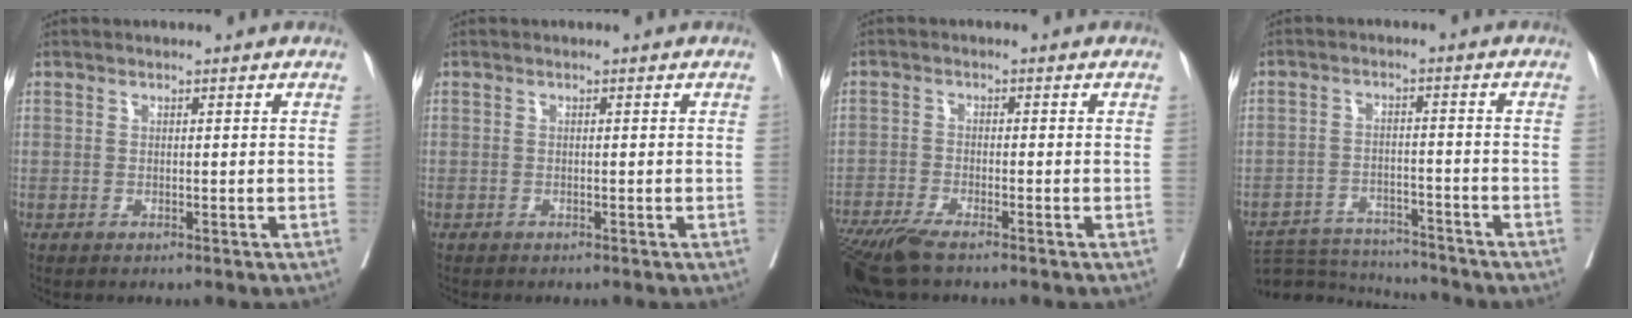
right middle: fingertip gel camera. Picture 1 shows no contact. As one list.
[{"total": 0.9, "force": [-0.8, 0.1, 0.3], "torque": [-0.012, -0.004, -0.013]}, {"total": 8.1, "force": [-6.4, 1.2, 4.9], "torque": [-0.087, -0.019, -0.115]}, {"total": 10.9, "force": [-10.7, 1.1, 1.2], "torque": [-0.019, 0.003, -0.168]}]